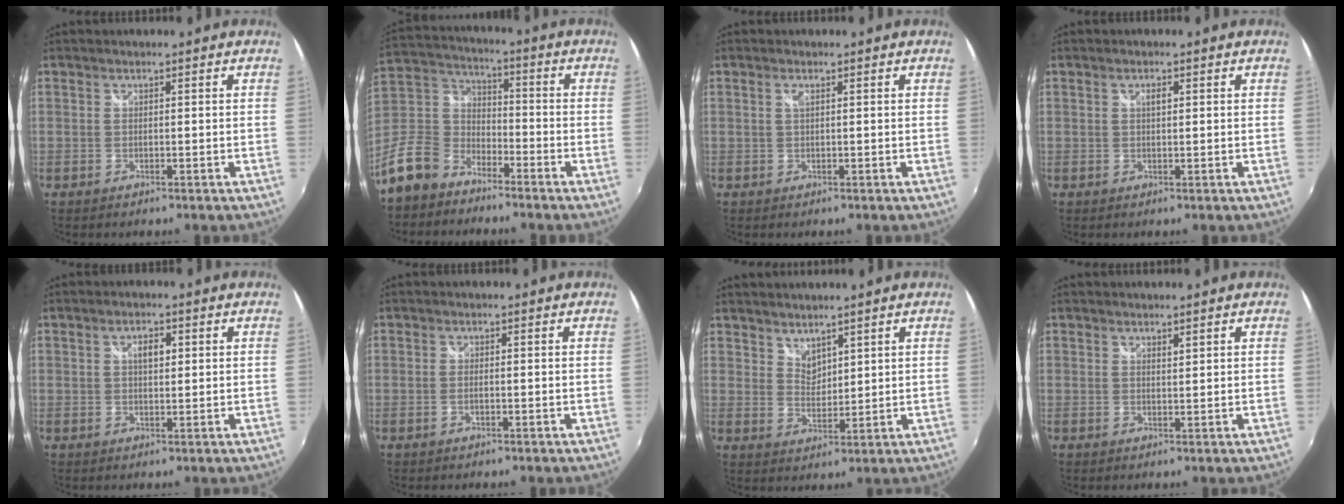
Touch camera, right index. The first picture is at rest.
{"total": 13.6, "force": [-9.1, 8.6, 5.2], "torque": [-0.142, 0.031, -0.176]}
{"total": 0.8, "force": [0.4, -0.2, 0.7], "torque": [-0.015, 0.002, 0.005]}
{"total": 1.2, "force": [0.5, 0.3, 1.1], "torque": [-0.018, 0.003, 0.008]}
{"total": 2.8, "force": [0.9, 1.2, 2.3], "torque": [-0.038, 0.007, 0.013]}
{"total": 1.0, "force": [-0.3, 0.3, 0.9], "torque": [-0.021, 0.000, -0.007]}
{"total": 4.8, "force": [4.1, 2.0, 1.2], "torque": [-0.009, 0.000, 0.080]}
{"total": 1.1, "force": [1.0, 0.0, 0.5], "torque": [-0.006, 0.000, 0.016]}